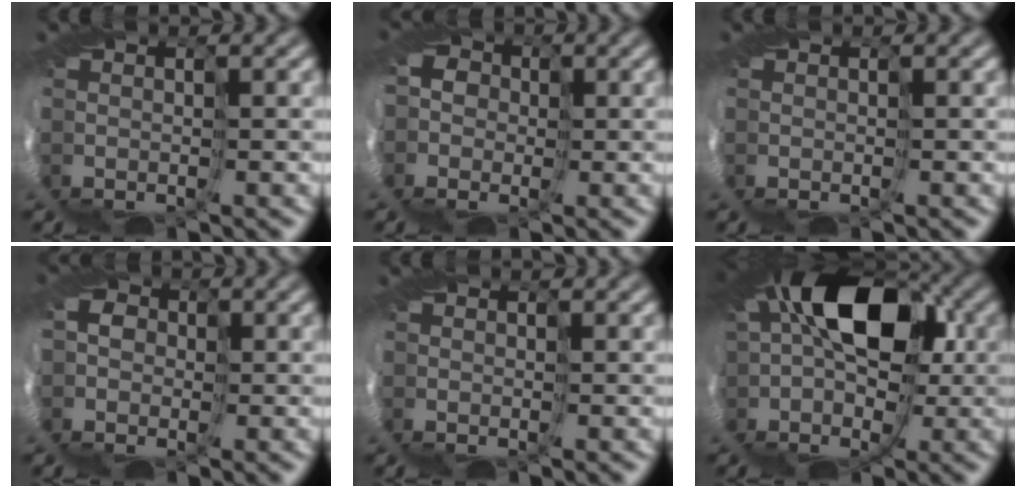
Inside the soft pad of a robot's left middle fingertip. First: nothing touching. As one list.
[{"total": 5.8, "force": [-1.5, 5.4, 1.5], "torque": [-0.044, 0.001, -0.056]}, {"total": 0.0}, {"total": 5.4, "force": [-1.2, 4.9, 1.9], "torque": [-0.040, 0.004, -0.053]}, {"total": 0.5, "force": [0.0, 0.5, 0.1], "torque": [-0.005, 0.003, -0.003]}, {"total": 11.1, "force": [2.3, 6.6, 8.6], "torque": [-0.118, 0.024, 0.014]}]